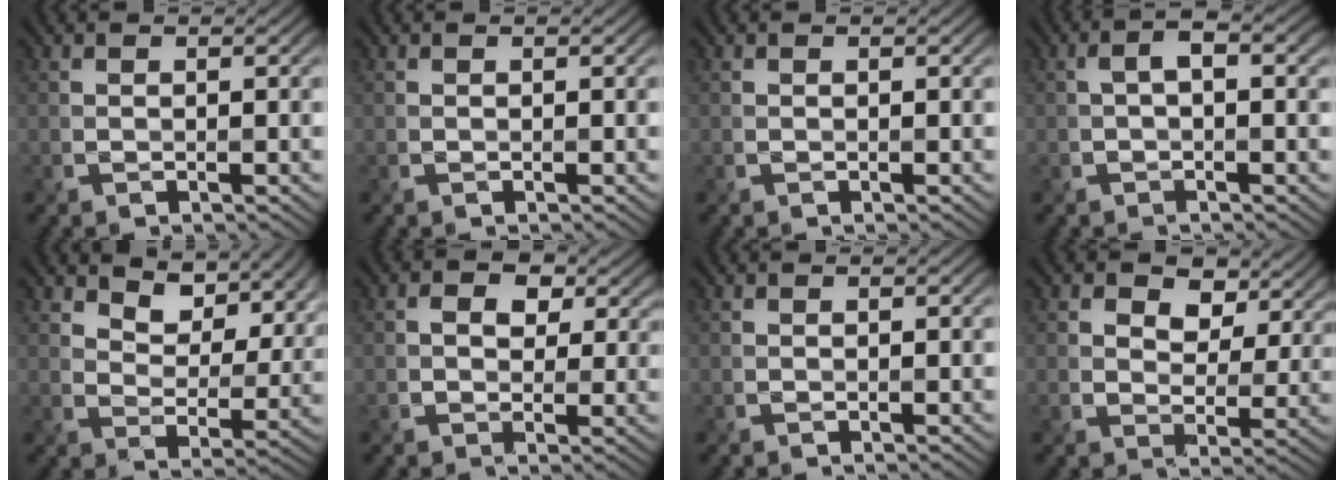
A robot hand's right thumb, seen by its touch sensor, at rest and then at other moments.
{"total": 0.0}
{"total": 0.0}
{"total": 2.9, "force": [0.2, 1.4, 2.5], "torque": [-0.051, 0.006, 0.003]}
{"total": 8.5, "force": [5.6, 4.5, 4.5], "torque": [-0.086, -0.001, 0.091]}
{"total": 4.1, "force": [1.5, 3.1, 2.3], "torque": [-0.037, -0.007, 0.018]}
{"total": 0.0}
{"total": 6.9, "force": [3.5, 4.6, 3.8], "torque": [-0.071, -0.005, 0.053]}